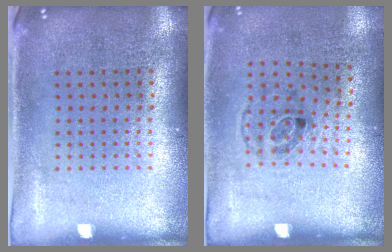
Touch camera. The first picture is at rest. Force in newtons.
{"total": 1.2, "press": 0.7, "slide": 0.9}